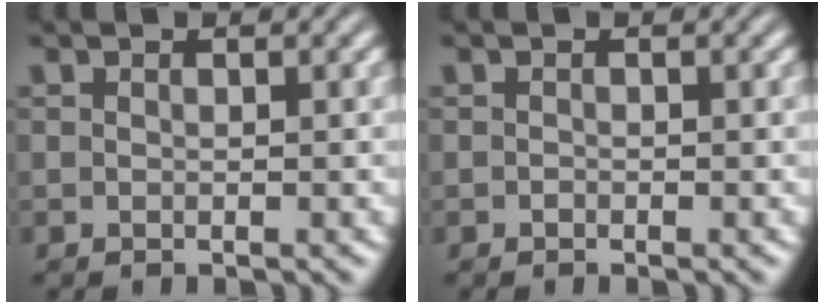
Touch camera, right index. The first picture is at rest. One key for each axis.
{"total": 0.9, "fx": -0.3, "fy": -0.8, "fz": -0.2, "tx": 0.007, "ty": -0.005, "tz": -0.002}